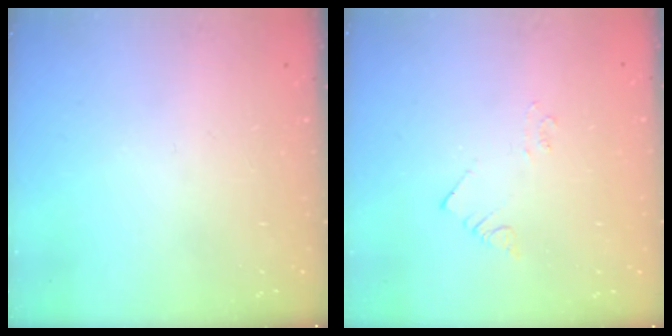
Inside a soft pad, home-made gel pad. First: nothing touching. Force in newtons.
{"total": 2.1, "press": 2.1, "slide": 0.3}